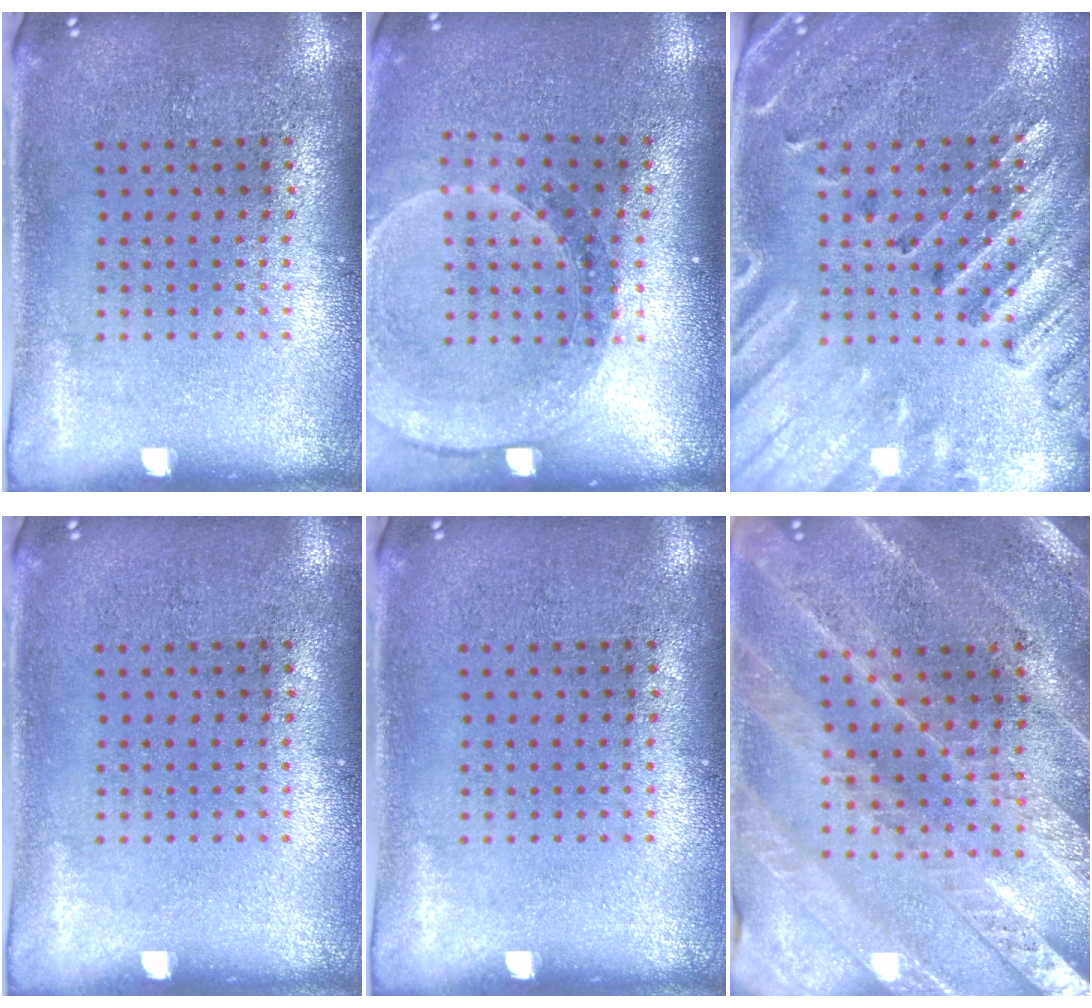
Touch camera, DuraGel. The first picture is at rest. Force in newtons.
{"total": 1.5, "press": 1.5, "slide": 0.1}
{"total": 2.9, "press": 2.6, "slide": 1.1}
{"total": 0.0}
{"total": 0.0}
{"total": 2.4, "press": 2.4, "slide": 0.2}